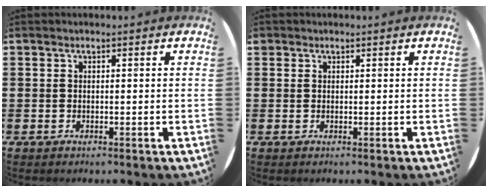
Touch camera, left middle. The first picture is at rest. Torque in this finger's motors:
{"motor_torque": [0.90, -1.09, 0.02, 0.02]}